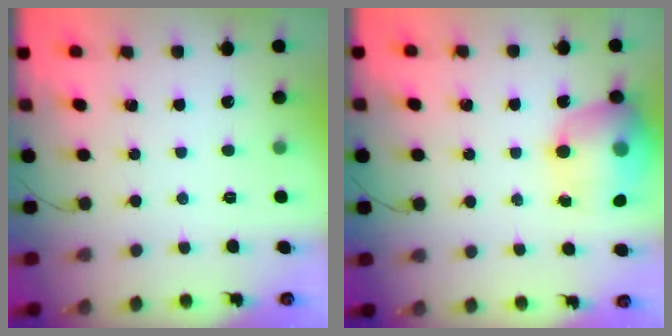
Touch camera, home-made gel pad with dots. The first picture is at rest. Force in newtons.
{"total": 18.1, "press": 17.9, "slide": 2.5}